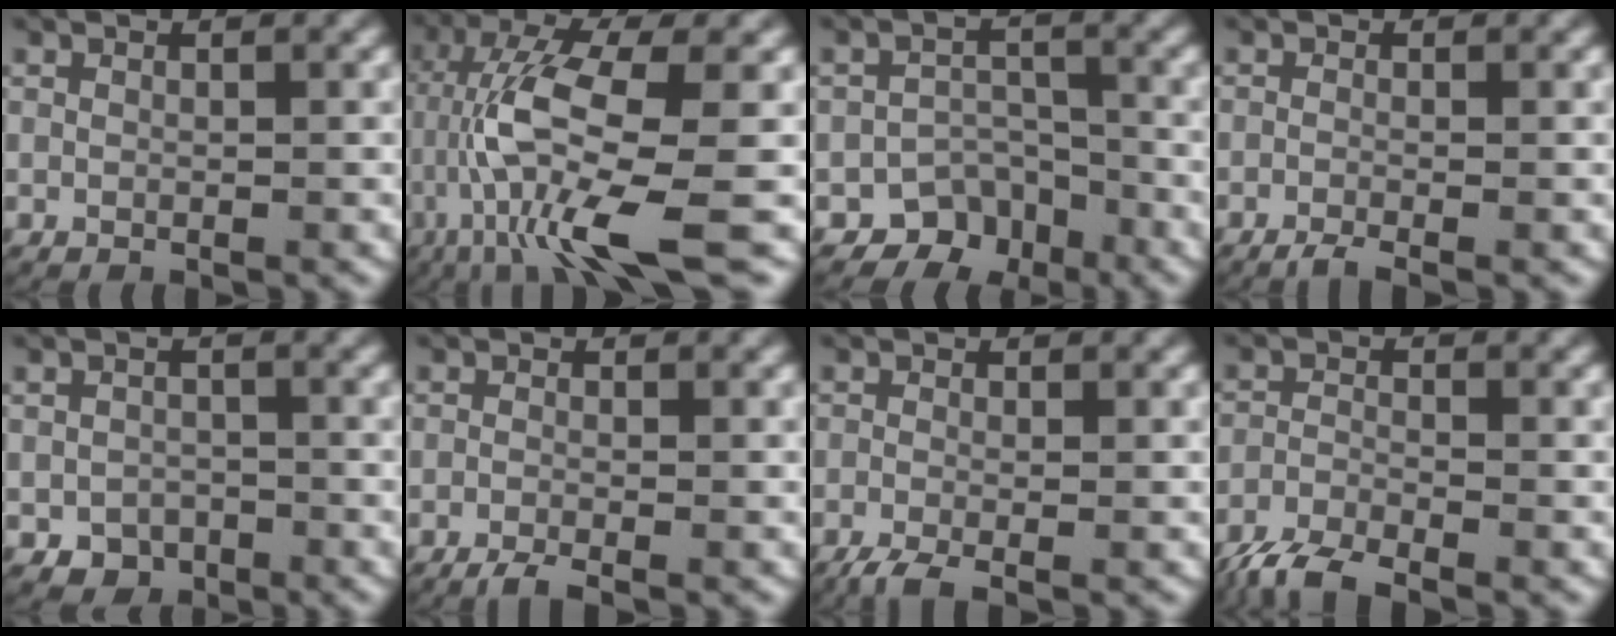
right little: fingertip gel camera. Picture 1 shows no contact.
{"total": 8.7, "force": [-2.2, 2.0, 8.1], "torque": [-0.159, -0.018, -0.027]}
{"total": 8.2, "force": [-5.0, 6.1, 2.3], "torque": [-0.028, -0.016, -0.091]}
{"total": 1.9, "force": [-1.6, 0.2, 1.0], "torque": [-0.021, -0.009, -0.025]}
{"total": 3.3, "force": [-2.1, 2.5, 0.2], "torque": [0.012, -0.007, -0.038]}
{"total": 1.9, "force": [-1.6, 0.2, 1.0], "torque": [-0.022, -0.009, -0.025]}
{"total": 2.6, "force": [-1.9, 0.8, 1.5], "torque": [-0.035, -0.012, -0.027]}
{"total": 3.9, "force": [-3.3, 1.1, 1.7], "torque": [-0.036, -0.013, -0.055]}